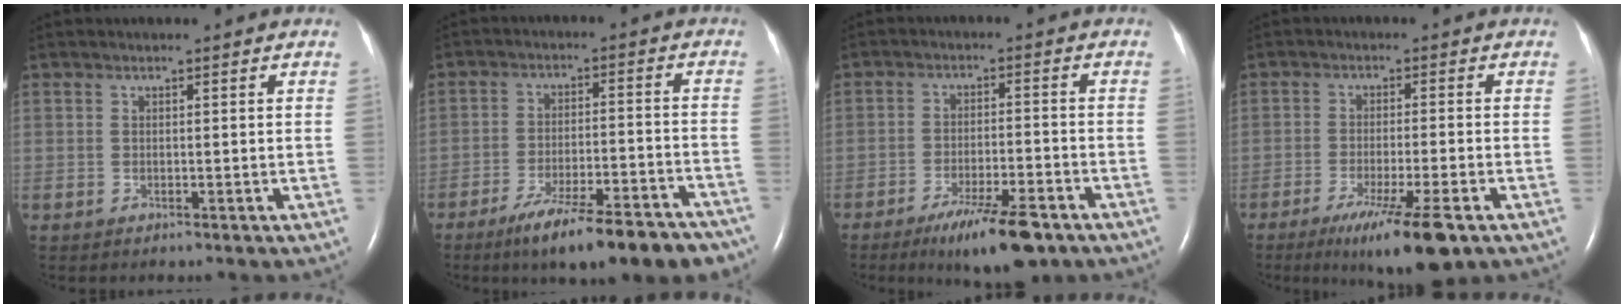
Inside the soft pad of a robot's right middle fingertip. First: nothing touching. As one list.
[{"total": 16.8, "force": [-13.1, 3.0, 10.1], "torque": [-0.108, 0.004, -0.194]}, {"total": 9.5, "force": [-6.4, 1.6, 6.8], "torque": [-0.114, -0.016, -0.101]}, {"total": 9.7, "force": [-5.8, 0.2, 7.8], "torque": [-0.131, -0.028, -0.091]}]